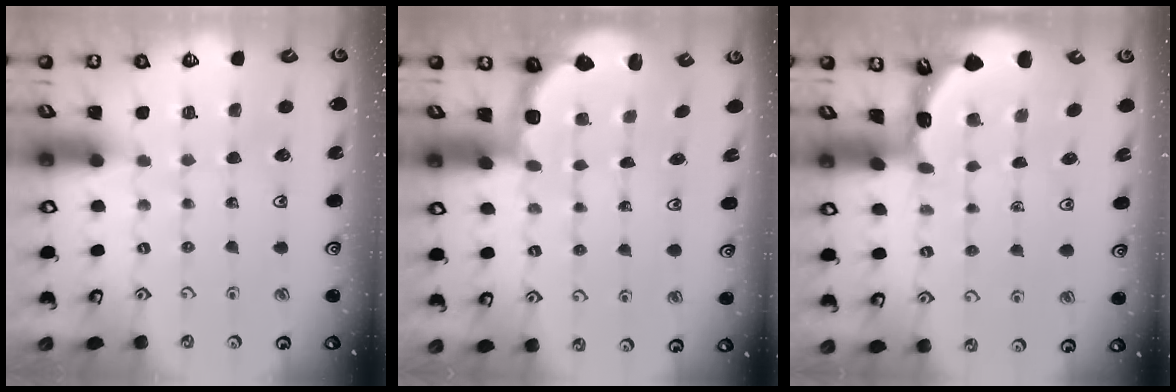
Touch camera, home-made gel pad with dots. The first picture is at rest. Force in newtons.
{"total": 2.8, "press": 2.1, "slide": 1.9}
{"total": 1.7, "press": 1.7, "slide": 0.1}